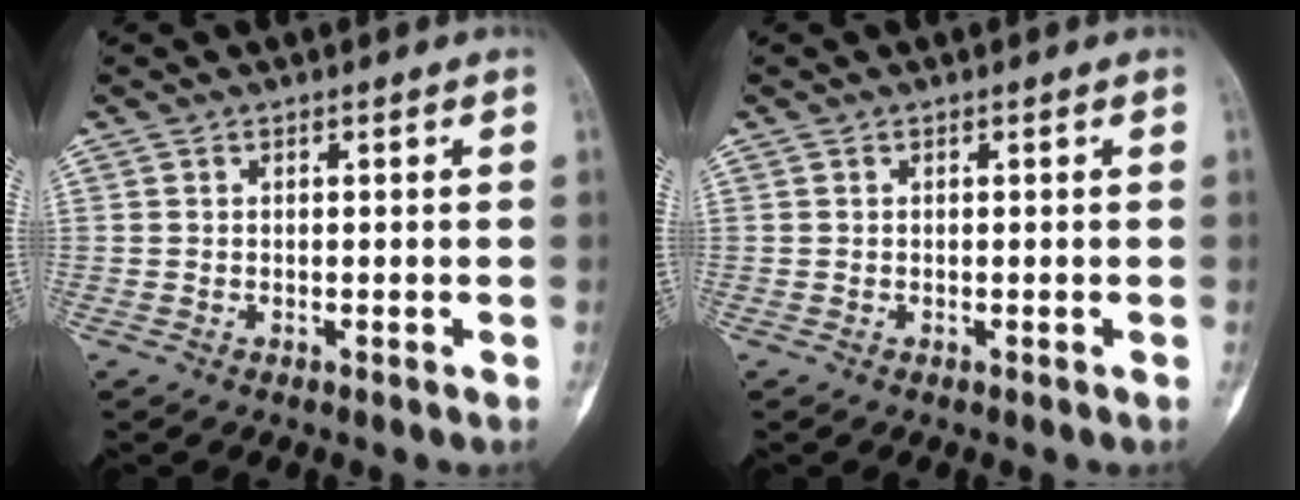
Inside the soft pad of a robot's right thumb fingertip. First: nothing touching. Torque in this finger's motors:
{"motor_torque": [0.06, 0.05, 0.04, 0.00, 0.02]}